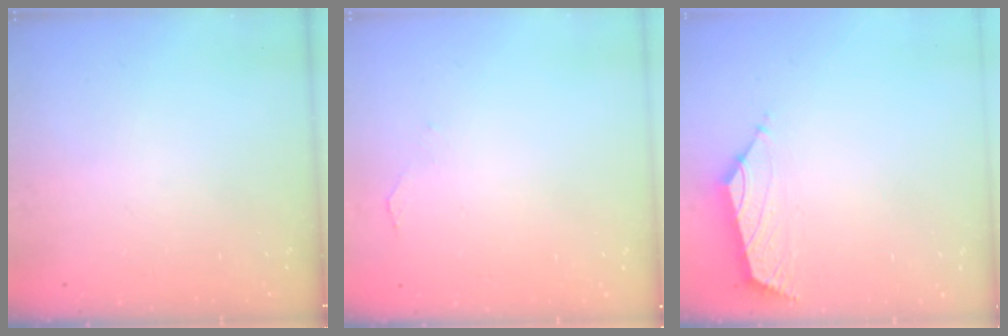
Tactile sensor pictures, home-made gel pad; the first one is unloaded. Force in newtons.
{"total": 1.8, "press": 1.8, "slide": 0.4}
{"total": 1.6, "press": 1.5, "slide": 0.6}